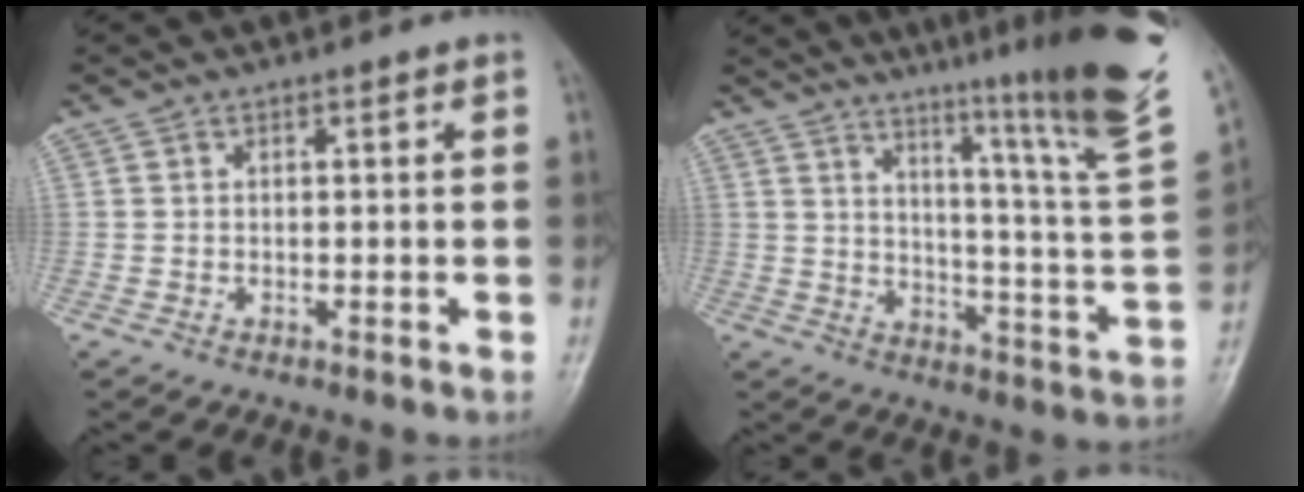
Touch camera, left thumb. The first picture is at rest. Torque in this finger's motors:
{"motor_torque": [2.96, 2.04, 0.87, -1.91, 0.24]}